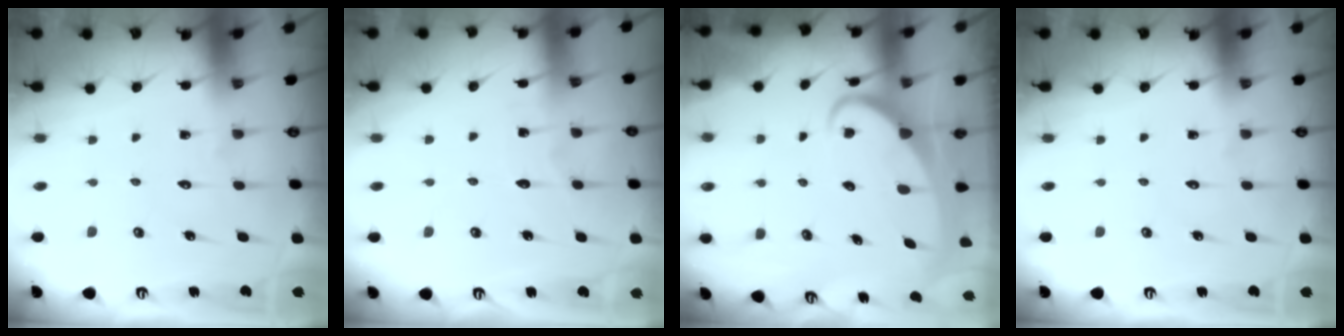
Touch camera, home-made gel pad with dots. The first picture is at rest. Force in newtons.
{"total": 2.8, "press": 2.8, "slide": 0.1}
{"total": 4.2, "press": 4.2, "slide": 0.5}
{"total": 0.0}